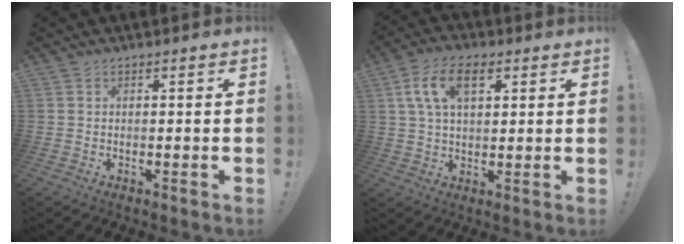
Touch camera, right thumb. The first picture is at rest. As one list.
[{"total": 11.4, "force": [4.4, 6.5, 8.3], "torque": [-0.151, 0.008, 0.083]}]